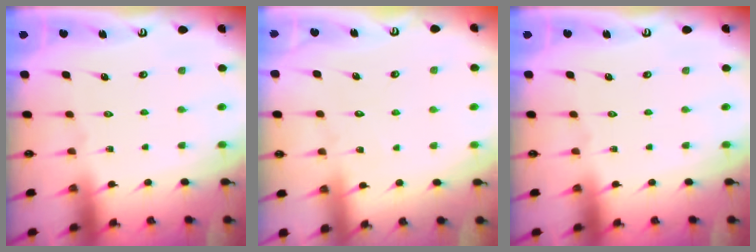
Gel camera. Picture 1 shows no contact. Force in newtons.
{"total": 2.6, "press": 2.6, "slide": 0.2}
{"total": 0.0}